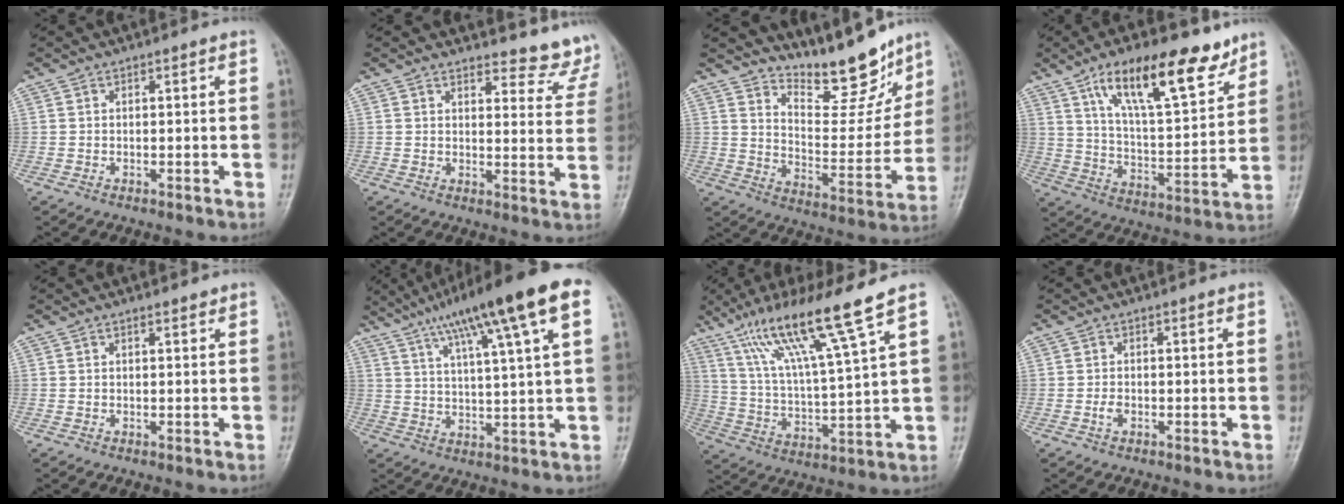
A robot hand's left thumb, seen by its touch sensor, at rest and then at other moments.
{"total": 9.7, "force": [9.3, 2.6, 0.6], "torque": [0.031, -0.086, 0.086]}
{"total": 14.7, "force": [12.4, 4.6, 6.4], "torque": [-0.053, -0.091, 0.200]}
{"total": 18.7, "force": [11.5, 6.5, 13.2], "torque": [-0.176, -0.053, 0.199]}
{"total": 0.9, "force": [0.8, 0.3, 0.4], "torque": [-0.008, -0.005, 0.011]}
{"total": 18.9, "force": [9.8, 2.5, 15.9], "torque": [-0.249, 0.005, 0.153]}
{"total": 15.7, "force": [10.4, -0.1, 11.8], "torque": [-0.209, -0.045, 0.189]}
{"total": 1.4, "force": [-0.4, 0.9, 1.0], "torque": [-0.018, 0.000, -0.010]}